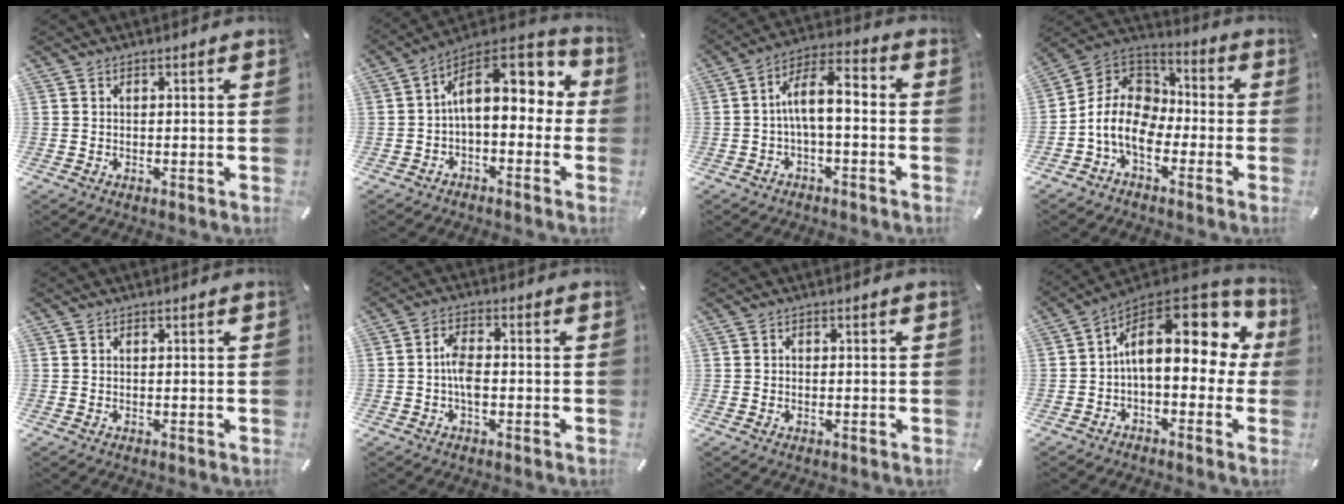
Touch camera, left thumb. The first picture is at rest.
{"total": 14.1, "force": [3.9, 8.1, 10.8], "torque": [-0.160, -0.026, 0.068]}
{"total": 9.6, "force": [-0.8, 4.0, 8.7], "torque": [-0.164, 0.009, -0.013]}
{"total": 12.1, "force": [-5.6, 8.4, 6.7], "torque": [-0.157, 0.021, -0.109]}
{"total": 0.0}
{"total": 5.2, "force": [-1.1, 2.6, 4.4], "torque": [-0.082, 0.010, -0.019]}
{"total": 0.8, "force": [-0.1, 0.7, 0.5], "torque": [-0.009, 0.002, -0.003]}
{"total": 18.6, "force": [4.9, 10.1, 14.8], "torque": [-0.222, -0.037, 0.084]}